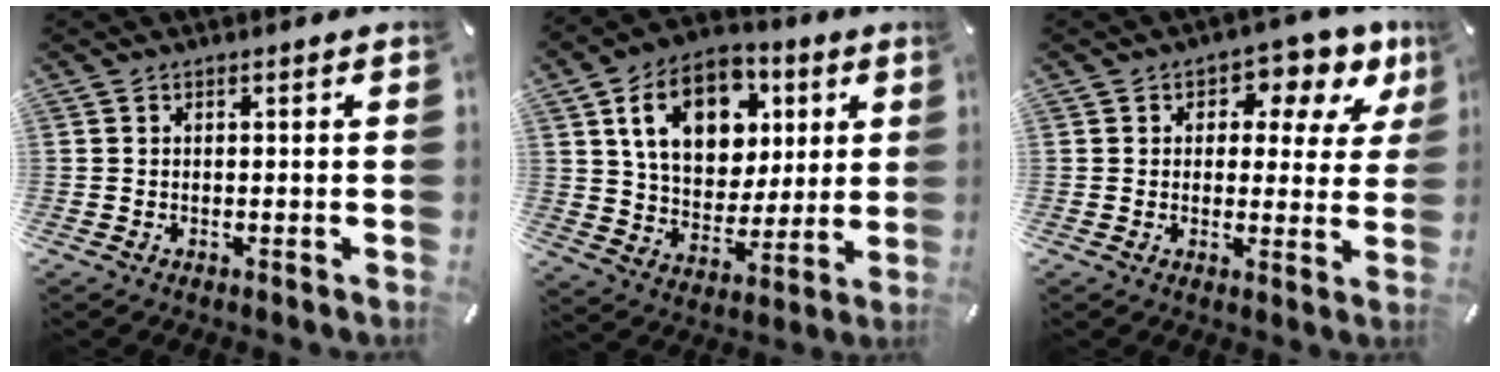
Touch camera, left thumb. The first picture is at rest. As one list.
[{"total": 16.9, "force": [6.4, 12.6, 9.1], "torque": [-0.154, -0.006, 0.123]}, {"total": 7.8, "force": [3.8, 5.1, 4.5], "torque": [-0.052, -0.022, 0.058]}]